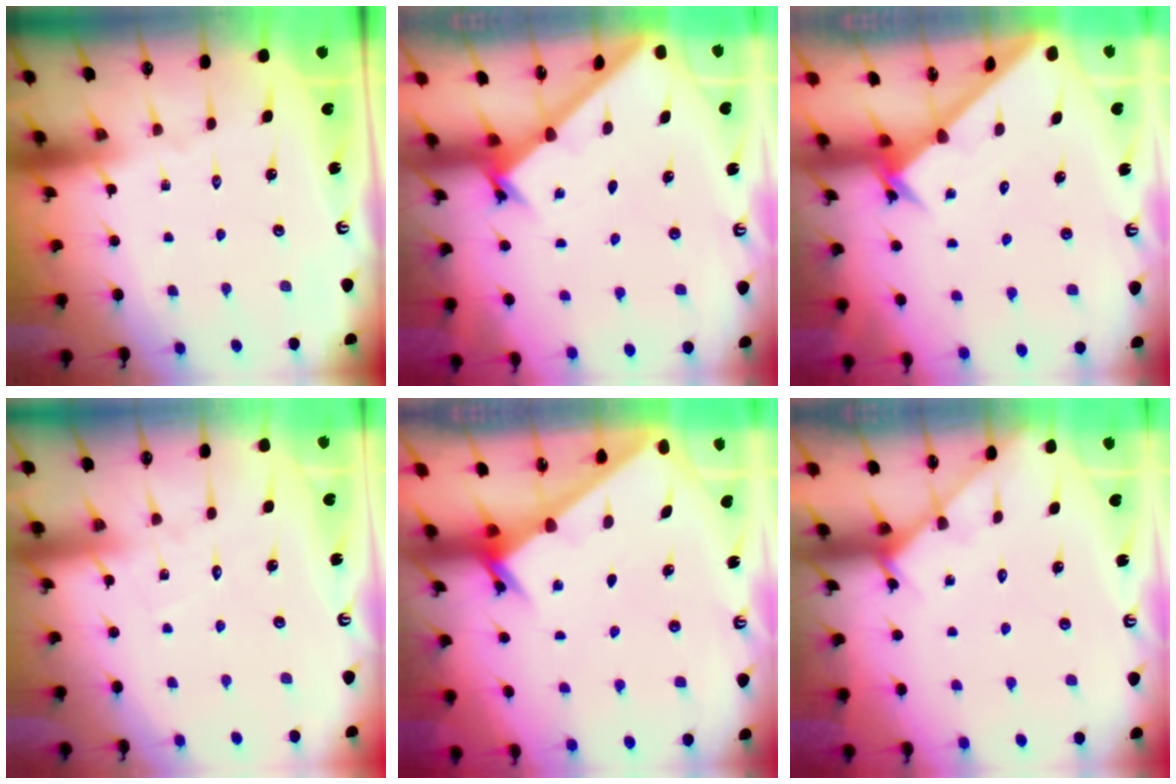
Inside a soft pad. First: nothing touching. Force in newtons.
{"total": 1.8, "press": 1.8, "slide": 0.1}
{"total": 3.3, "press": 3.3, "slide": 0.2}
{"total": 4.2, "press": 4.2, "slide": 0.4}
{"total": 2.4, "press": 2.3, "slide": 0.2}
{"total": 3.7, "press": 3.7, "slide": 0.5}